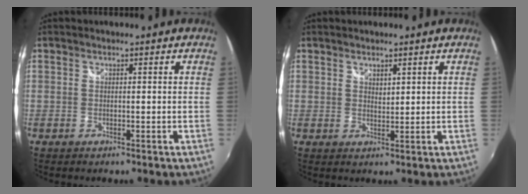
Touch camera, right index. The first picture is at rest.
{"total": 1.6, "force": [1.2, 0.8, 0.7], "torque": [-0.009, -0.001, 0.022]}